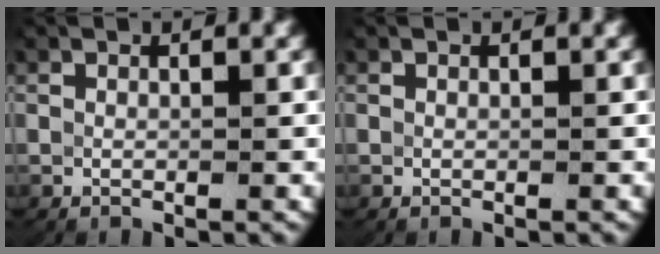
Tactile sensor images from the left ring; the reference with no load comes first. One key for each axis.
{"total": 0.0}